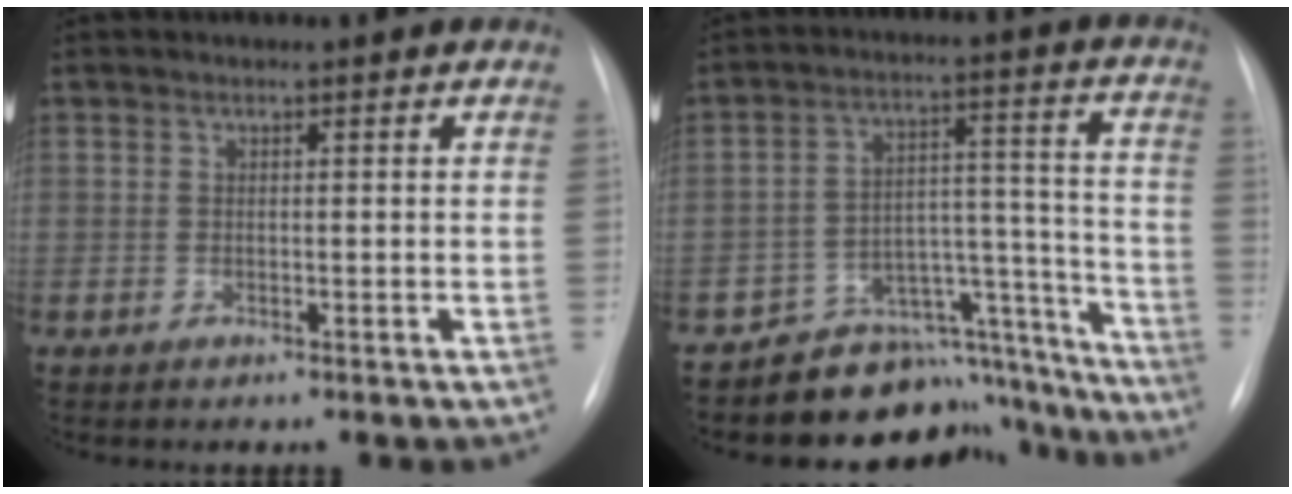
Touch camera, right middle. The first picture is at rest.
{"total": 14.0, "force": [-13.2, 4.6, -0.2], "torque": [0.042, 0.092, -0.190]}